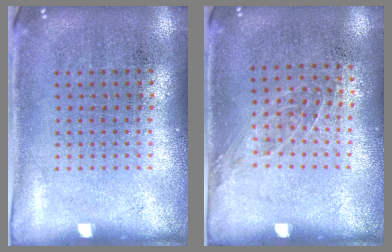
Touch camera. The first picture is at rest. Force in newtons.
{"total": 1.0, "press": 0.8, "slide": 0.7}